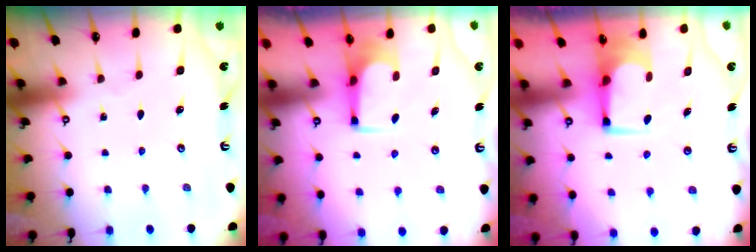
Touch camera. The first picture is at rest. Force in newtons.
{"total": 3.6, "press": 3.6, "slide": 0.2}
{"total": 2.8, "press": 2.8, "slide": 0.1}